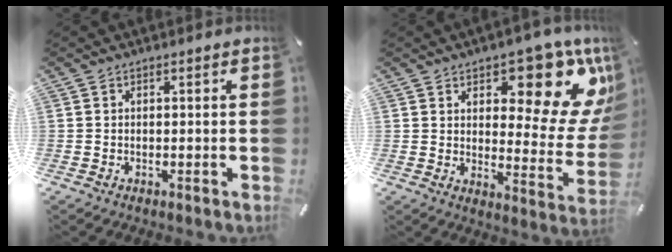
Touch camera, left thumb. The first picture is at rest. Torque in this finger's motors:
{"motor_torque": [1.08, 0.11, 1.76, -1.01, 0.07]}